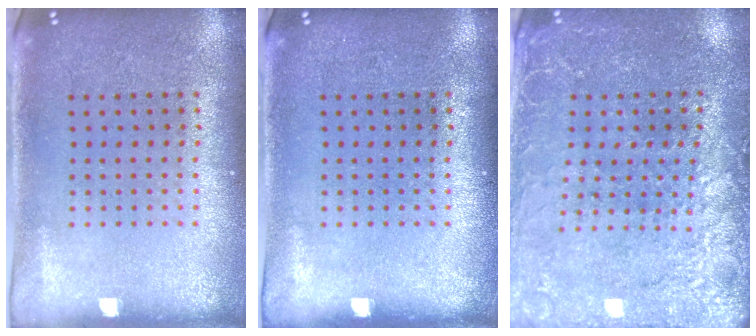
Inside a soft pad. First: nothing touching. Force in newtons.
{"total": 0.0}
{"total": 2.7, "press": 2.7, "slide": 0.3}